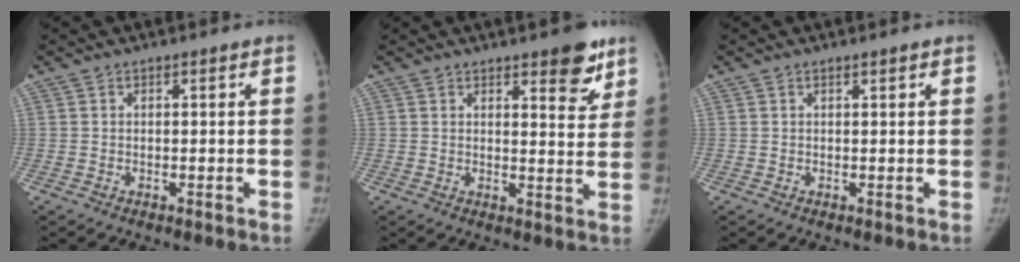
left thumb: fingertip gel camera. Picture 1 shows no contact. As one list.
[{"total": 7.5, "force": [4.9, 2.5, 5.1], "torque": [-0.037, -0.029, 0.061]}, {"total": 0.7, "force": [0.5, 0.1, 0.4], "torque": [-0.006, -0.003, 0.010]}]